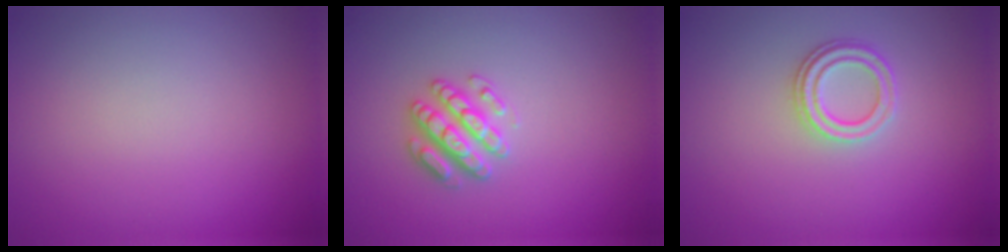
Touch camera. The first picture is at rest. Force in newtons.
{"total": 2.8, "press": 2.8, "slide": 0.3}
{"total": 2.4, "press": 2.0, "slide": 1.2}